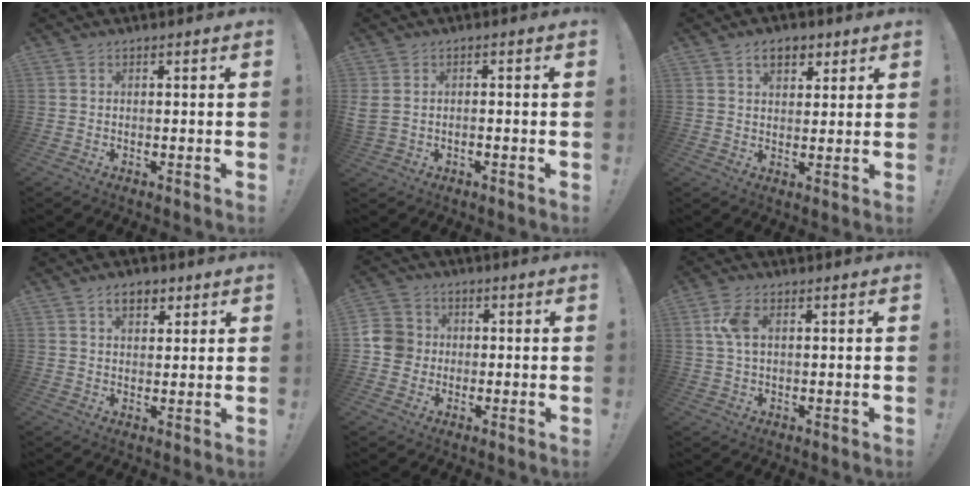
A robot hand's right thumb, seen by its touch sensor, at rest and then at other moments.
{"total": 2.5, "force": [-0.2, 1.4, 2.0], "torque": [-0.040, -0.006, -0.002]}
{"total": 6.5, "force": [3.2, 4.2, 3.8], "torque": [-0.049, -0.002, 0.056]}
{"total": 5.3, "force": [2.7, 3.4, 3.1], "torque": [-0.043, 0.001, 0.047]}
{"total": 7.6, "force": [-0.5, 7.3, 2.1], "torque": [-0.036, 0.015, -0.008]}
{"total": 6.1, "force": [1.5, 3.3, 4.9], "torque": [-0.102, 0.007, 0.028]}